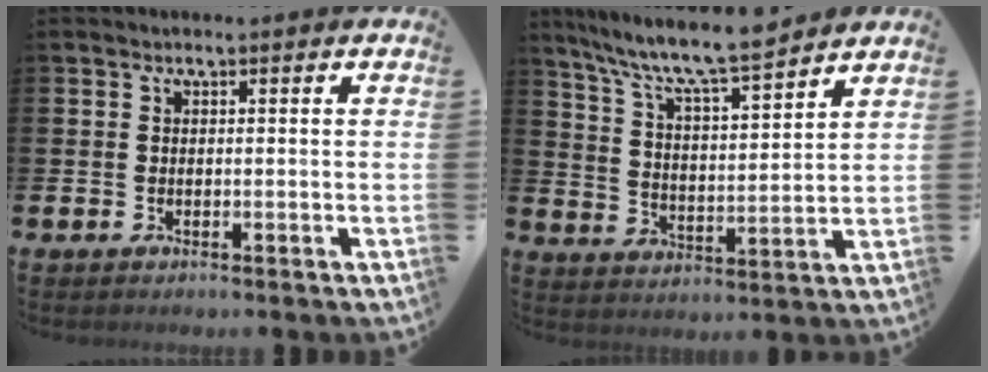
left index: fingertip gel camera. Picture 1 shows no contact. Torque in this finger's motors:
{"motor_torque": [0.26, -0.33, 0.83, 0.21]}